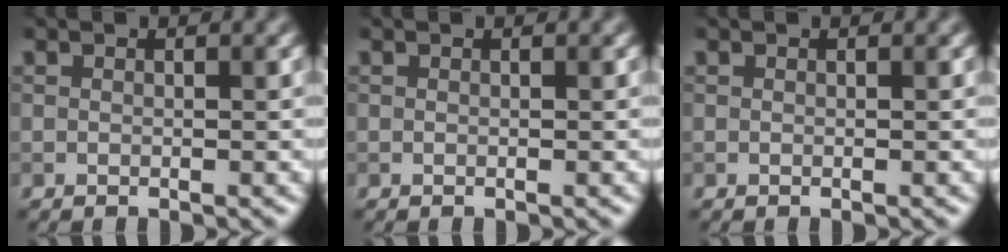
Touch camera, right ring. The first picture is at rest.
{"total": 0.0}
{"total": 0.0}